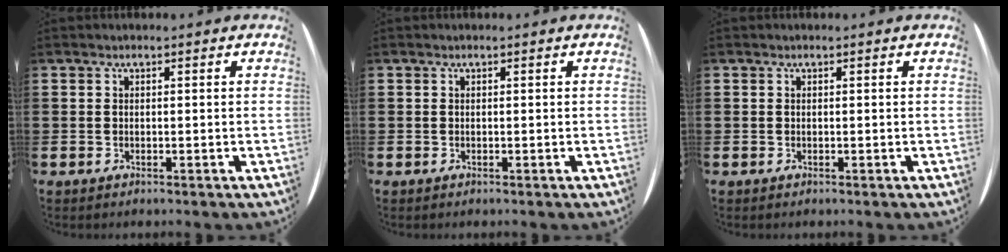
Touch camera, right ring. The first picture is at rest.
{"total": 0.0}
{"total": 0.0}